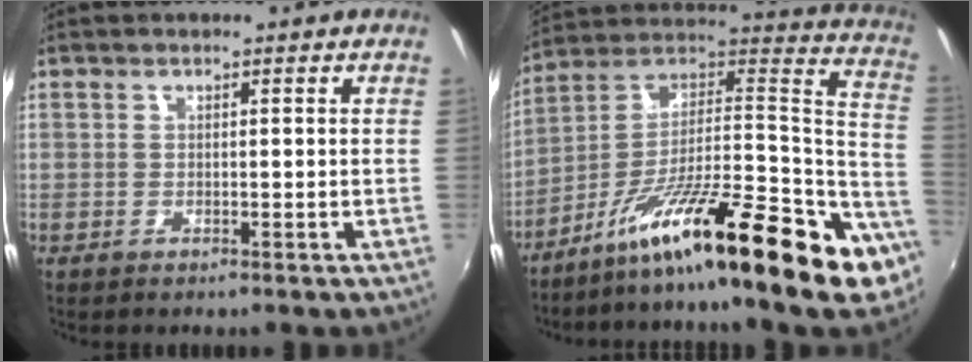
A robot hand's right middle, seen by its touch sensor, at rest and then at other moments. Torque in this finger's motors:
{"motor_torque": [2.14, 0.00, 0.85, 0.21]}